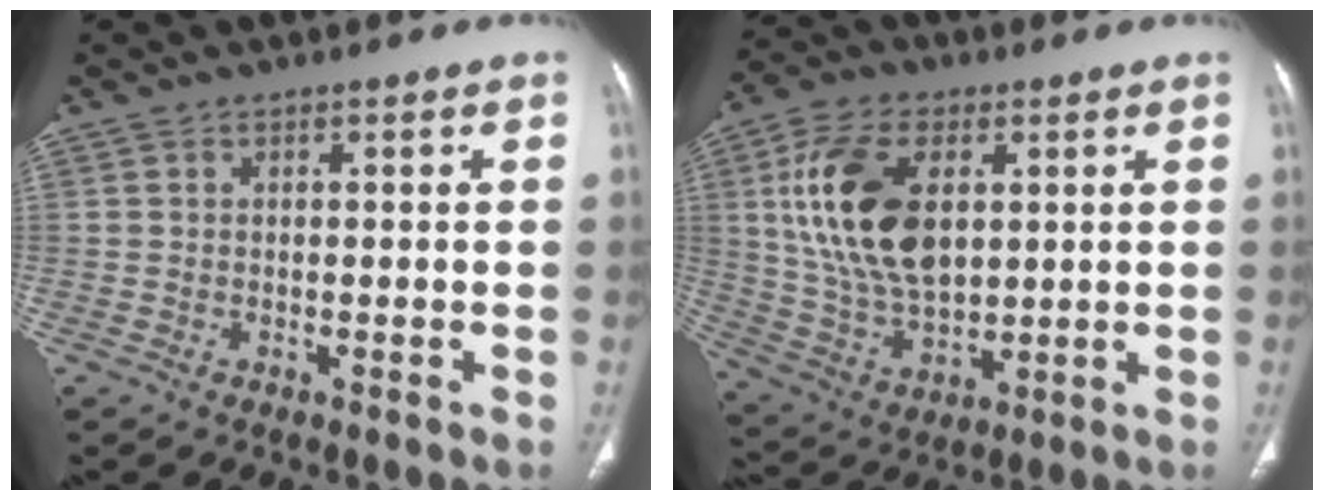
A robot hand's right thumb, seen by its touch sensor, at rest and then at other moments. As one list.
[{"total": 18.4, "force": [4.3, 10.9, 14.2], "torque": [-0.255, -0.011, 0.087]}]